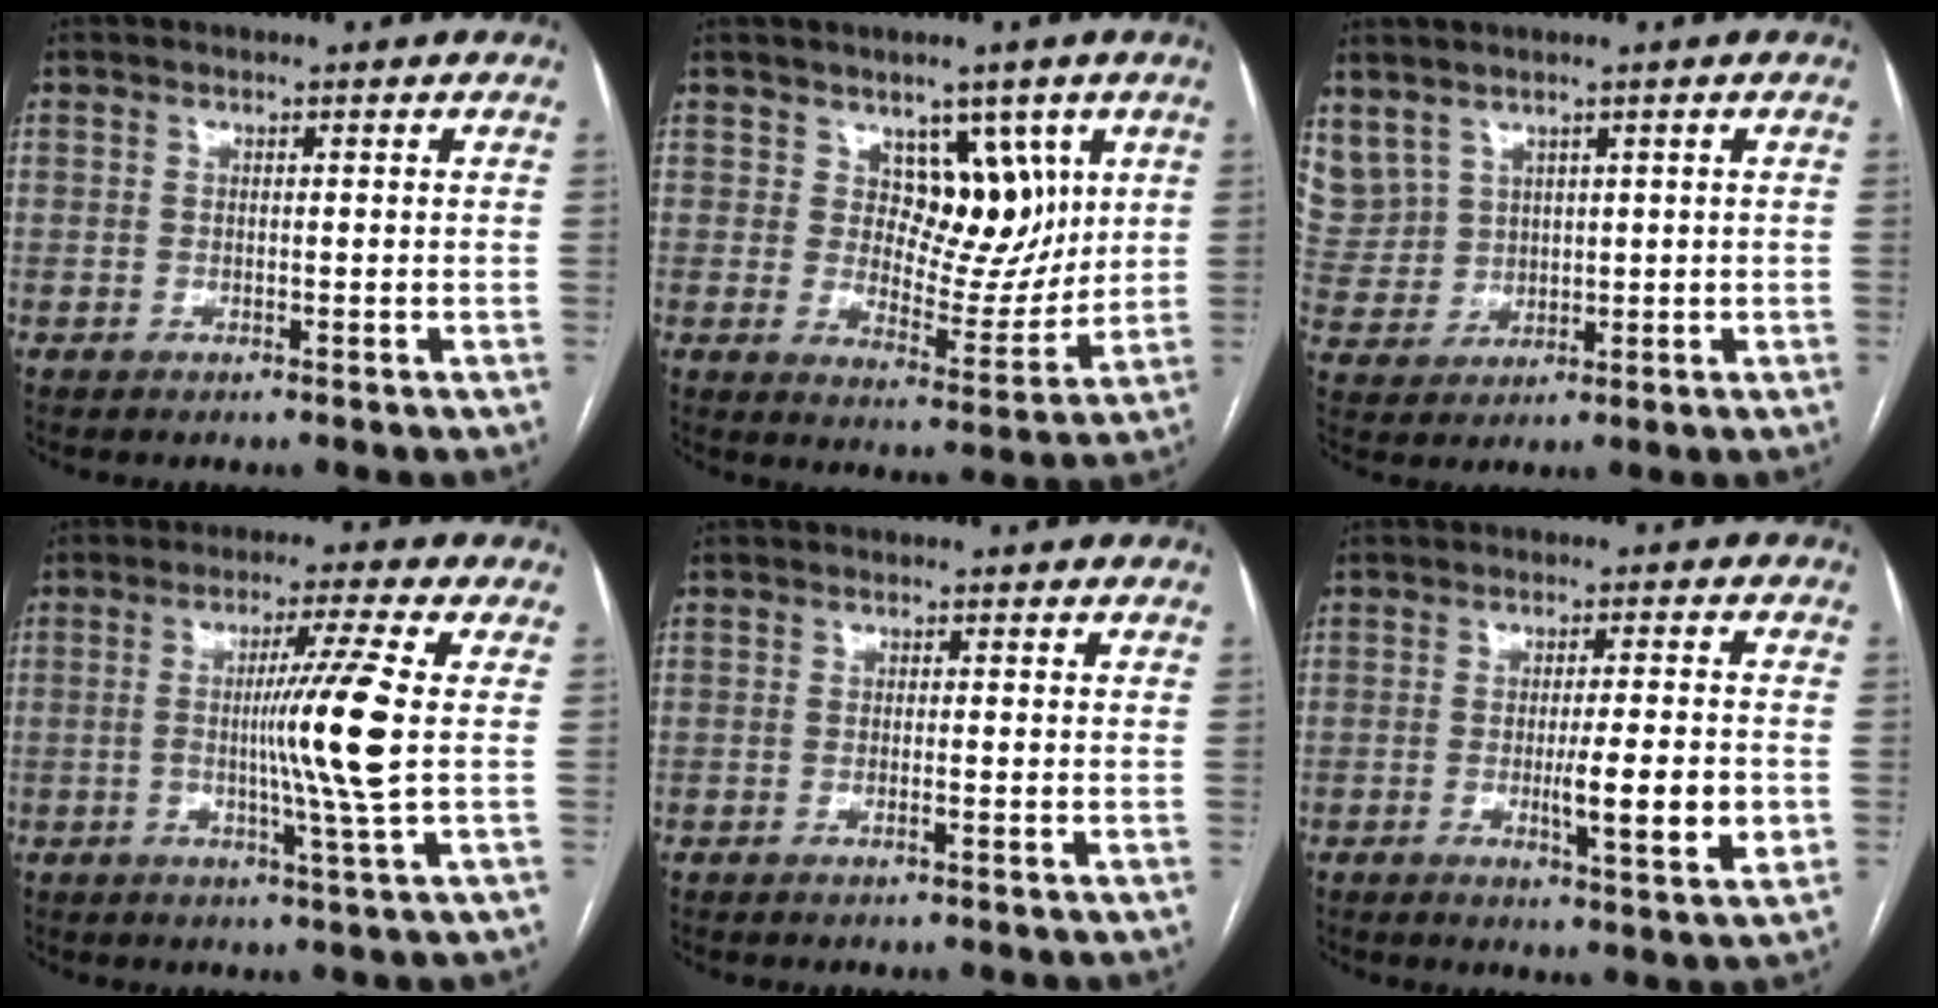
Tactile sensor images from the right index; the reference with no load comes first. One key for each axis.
{"total": 8.6, "fx": 3.8, "fy": 5.2, "fz": 5.7, "tx": -0.069, "ty": 0.002, "tz": 0.069}
{"total": 10.4, "fx": 5.3, "fy": 8.6, "fz": 2.8, "tx": -0.104, "ty": 0.037, "tz": 0.139}
{"total": 9.3, "fx": -0.1, "fy": -2.3, "fz": 9.0, "tx": -0.161, "ty": -0.009, "tz": 0.000}
{"total": 0.8, "fx": -0.4, "fy": 0.0, "fz": 0.7, "tx": -0.018, "ty": -0.001, "tz": -0.006}
{"total": 8.5, "fx": -1.8, "fy": 0.6, "fz": 8.3, "tx": -0.123, "ty": -0.014, "tz": -0.027}